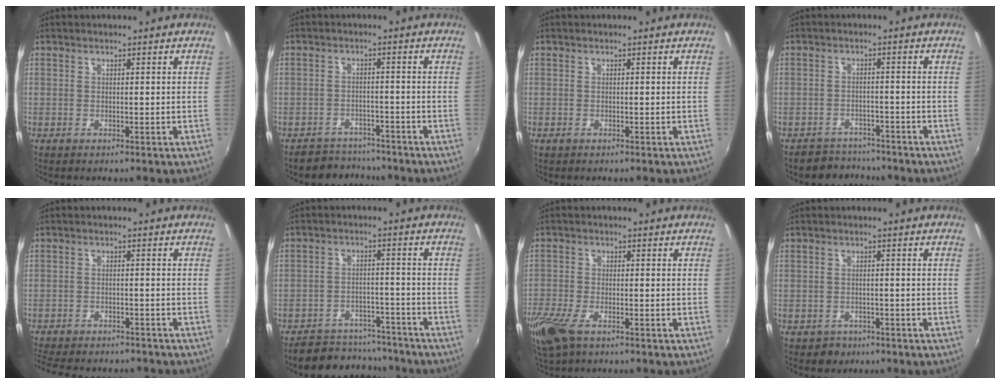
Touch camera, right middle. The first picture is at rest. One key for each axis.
{"total": 6.2, "fx": -5.6, "fy": 2.7, "fz": 0.2, "tx": -0.019, "ty": 0.010, "tz": -0.086}
{"total": 0.7, "fx": -0.4, "fy": 0.5, "fz": 0.2, "tx": -0.005, "ty": -0.003, "tz": -0.009}
{"total": 5.8, "fx": -5.2, "fy": 2.6, "fz": 0.1, "tx": -0.016, "ty": 0.011, "tz": -0.081}
{"total": 13.0, "fx": -11.2, "fy": 4.1, "fz": 5.0, "tx": -0.124, "ty": -0.021, "tz": -0.166}
{"total": 13.8, "fx": -12.1, "fy": 5.2, "fz": 3.9, "tx": -0.099, "ty": 0.018, "tz": -0.161}
{"total": 8.9, "fx": -5.6, "fy": 3.6, "fz": 5.8, "tx": -0.147, "ty": -0.032, "tz": -0.110}
{"total": 3.2, "fx": -1.9, "fy": 2.5, "fz": 0.5, "tx": -0.020, "ty": -0.001, "tz": -0.024}